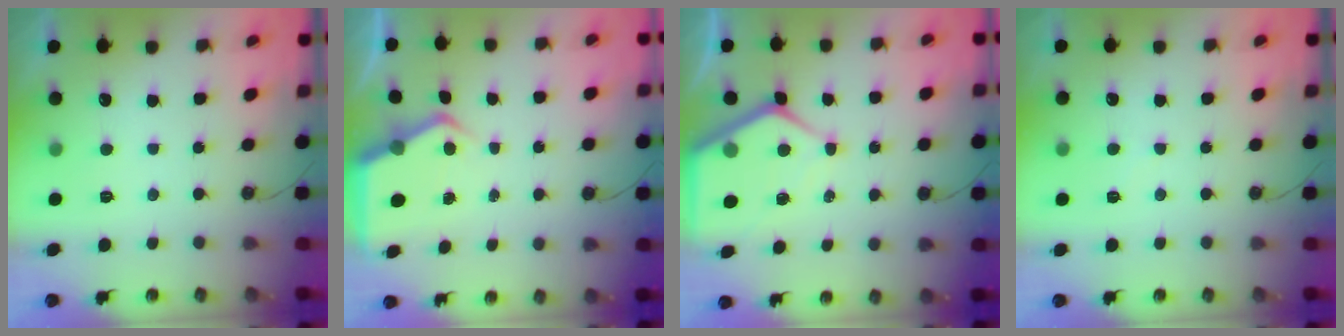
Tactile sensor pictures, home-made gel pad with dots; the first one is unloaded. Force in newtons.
{"total": 4.7, "press": 4.7, "slide": 0.5}
{"total": 9.2, "press": 9.2, "slide": 0.9}
{"total": 6.7, "press": 6.7, "slide": 0.7}